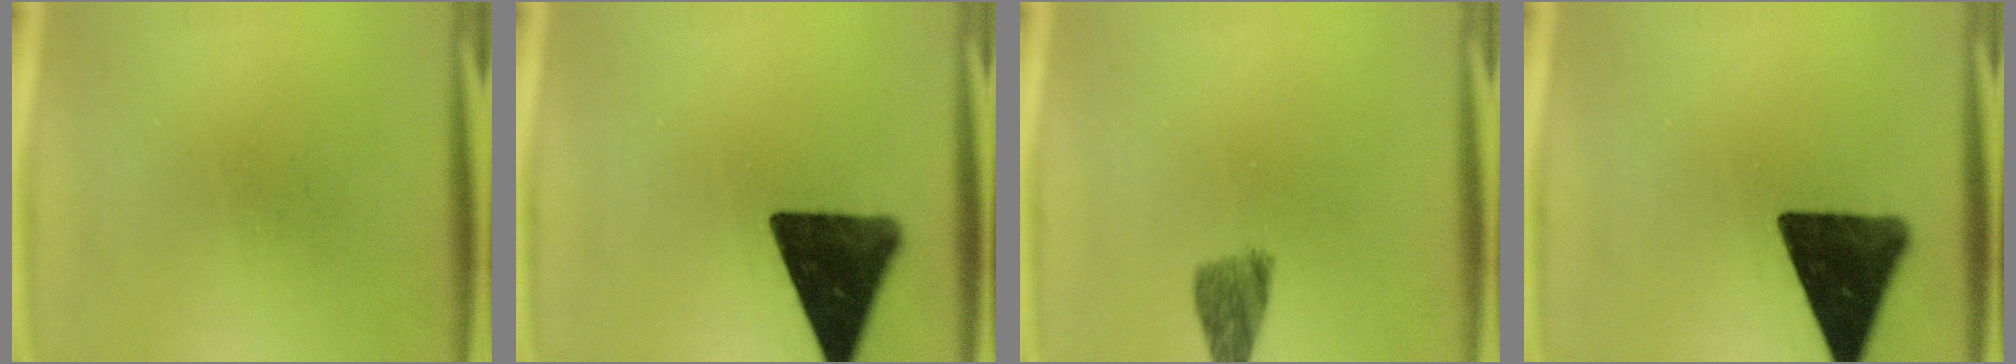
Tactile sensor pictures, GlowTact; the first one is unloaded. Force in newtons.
{"total": 14.5}
{"total": 4.2}
{"total": 14.5}